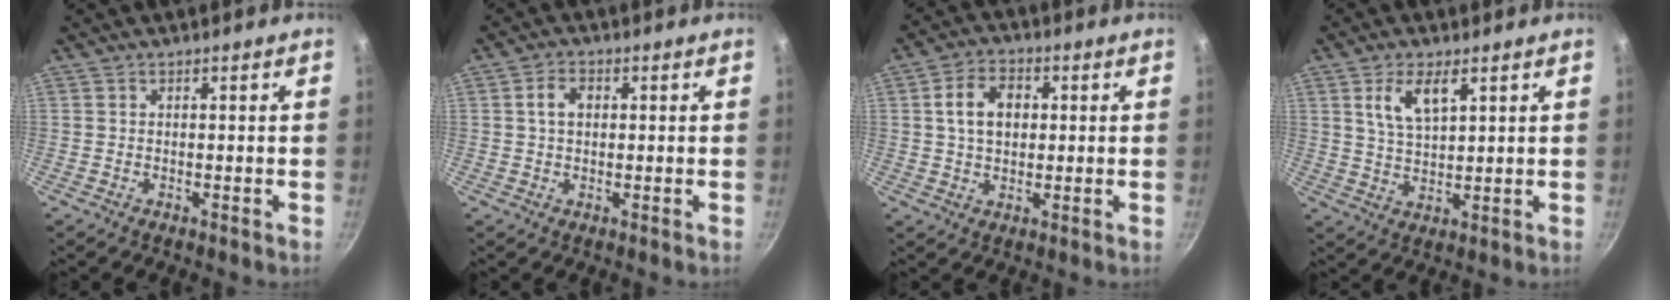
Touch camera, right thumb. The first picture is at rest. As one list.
[{"total": 3.6, "force": [0.6, 2.6, 2.5], "torque": [-0.031, 0.008, 0.006]}, {"total": 7.9, "force": [1.3, 5.7, 5.4], "torque": [-0.074, 0.011, 0.016]}, {"total": 7.2, "force": [3.3, 3.3, 5.5], "torque": [-0.096, -0.015, 0.067]}]